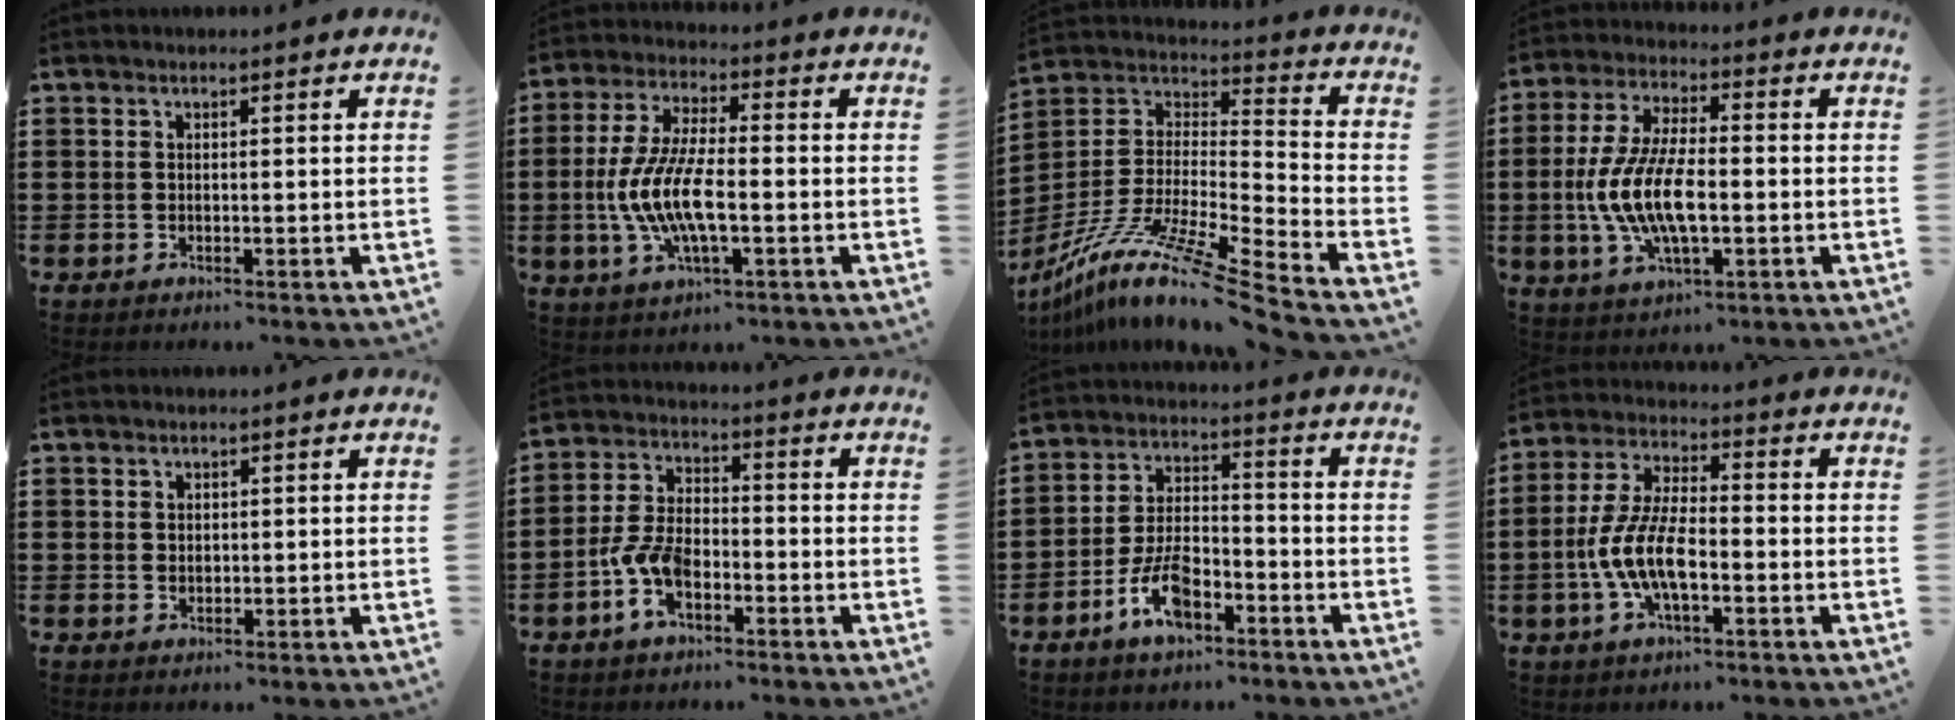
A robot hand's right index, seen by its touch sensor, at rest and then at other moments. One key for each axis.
{"total": 9.9, "fx": -2.3, "fy": 3.5, "fz": 9.0, "tx": -0.208, "ty": -0.014, "tz": -0.049}
{"total": 12.4, "fx": -9.8, "fy": 0.1, "fz": 7.6, "tx": -0.149, "ty": 0.001, "tz": -0.192}
{"total": 11.2, "fx": -2.0, "fy": 4.4, "fz": 10.0, "tx": -0.225, "ty": -0.013, "tz": -0.040}
{"total": 1.2, "fx": 0.8, "fy": 0.9, "fz": 0.3, "tx": -0.007, "ty": 0.004, "tz": 0.015}
{"total": 7.0, "fx": -3.1, "fy": 3.6, "fz": 5.1, "tx": -0.136, "ty": -0.003, "tz": -0.067}
{"total": 8.0, "fx": -4.4, "fy": 3.7, "fz": 5.6, "tx": -0.124, "ty": 0.005, "tz": -0.082}
{"total": 9.1, "fx": -2.7, "fy": 3.5, "fz": 7.9, "tx": -0.188, "ty": -0.011, "tz": -0.058}